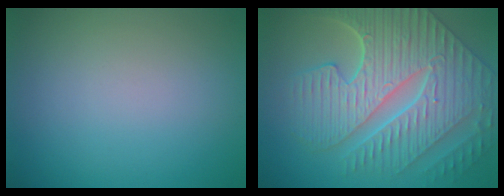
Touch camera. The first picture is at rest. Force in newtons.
{"total": 9.7, "press": 7.6, "slide": 6.1}